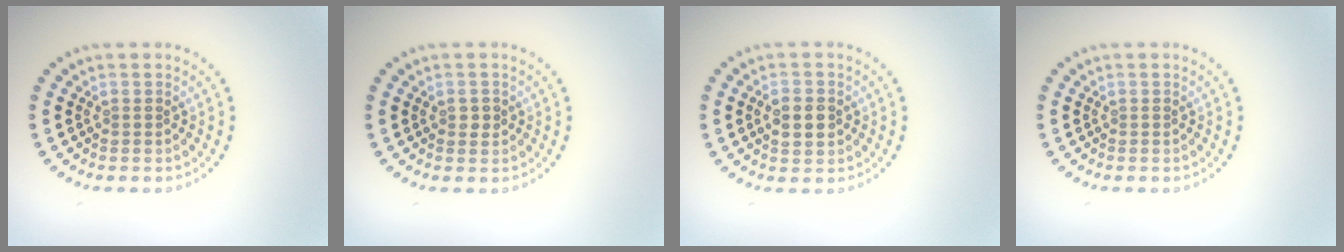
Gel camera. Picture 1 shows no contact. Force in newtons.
{"total": 1.0, "press": 1.0, "slide": 0.1}
{"total": 2.7, "press": 2.7, "slide": 0.2}
{"total": 0.0}